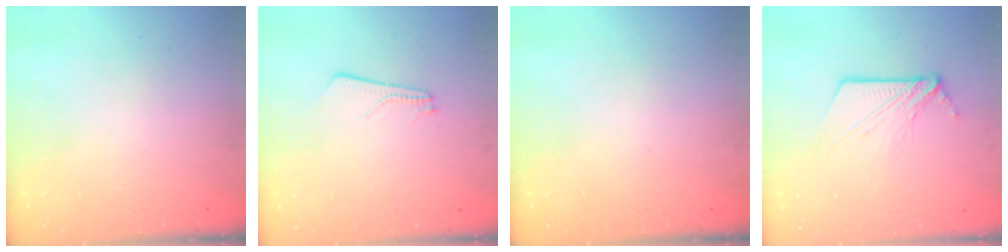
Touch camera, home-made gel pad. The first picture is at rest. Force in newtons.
{"total": 2.1, "press": 2.1, "slide": 0.3}
{"total": 0.0}
{"total": 7.9, "press": 7.9, "slide": 0.5}